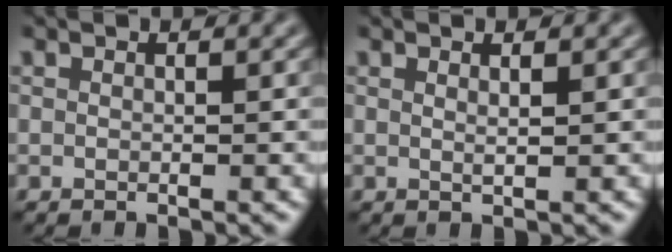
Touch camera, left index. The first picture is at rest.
{"total": 0.9, "force": [0.4, 0.3, 0.8], "torque": [-0.006, 0.001, 0.005]}